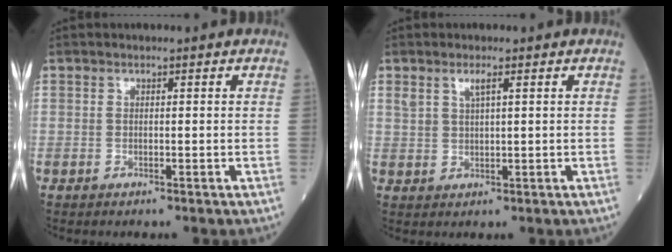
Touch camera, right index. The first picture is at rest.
{"total": 2.4, "force": [1.4, 0.6, 1.9], "torque": [-0.042, 0.008, 0.030]}